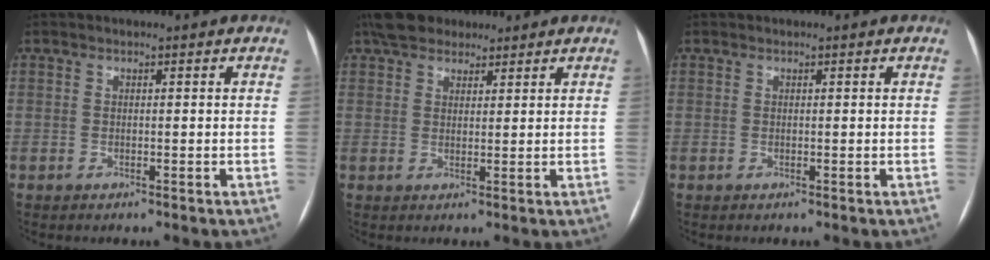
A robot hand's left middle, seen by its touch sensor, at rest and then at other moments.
{"total": 6.6, "force": [5.2, 3.2, 2.4], "torque": [-0.043, 0.028, 0.093]}
{"total": 0.0}